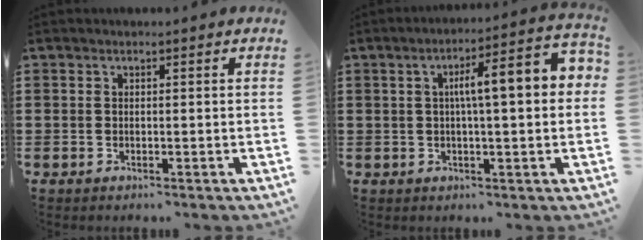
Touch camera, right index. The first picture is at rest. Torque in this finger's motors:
{"motor_torque": [1.17, -0.81, 0.71, 0.20]}